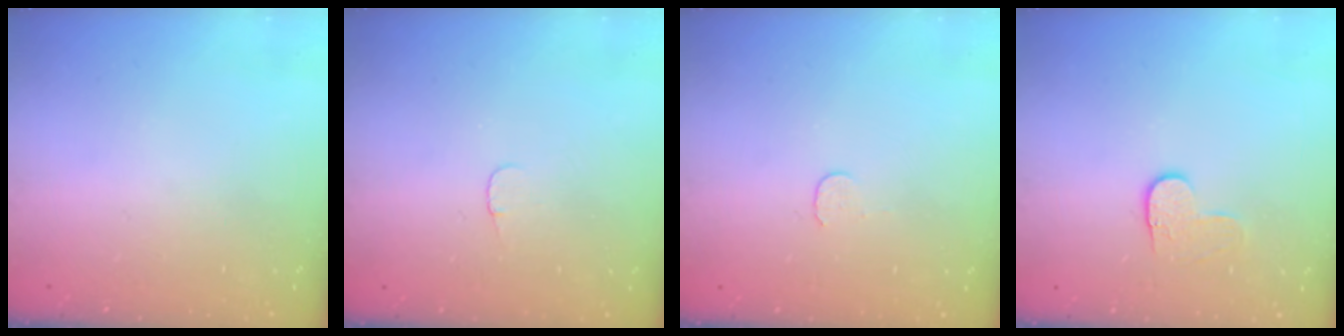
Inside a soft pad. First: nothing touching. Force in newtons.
{"total": 3.1, "press": 3.1, "slide": 0.3}
{"total": 3.7, "press": 3.7, "slide": 0.3}
{"total": 3.8, "press": 3.8, "slide": 0.4}